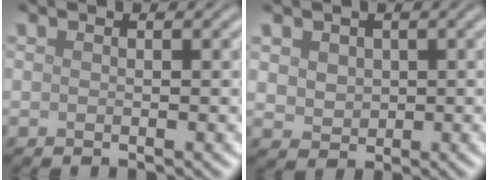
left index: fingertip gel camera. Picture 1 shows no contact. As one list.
[{"total": 2.8, "force": [1.0, 2.2, 1.3], "torque": [-0.034, 0.003, 0.024]}]